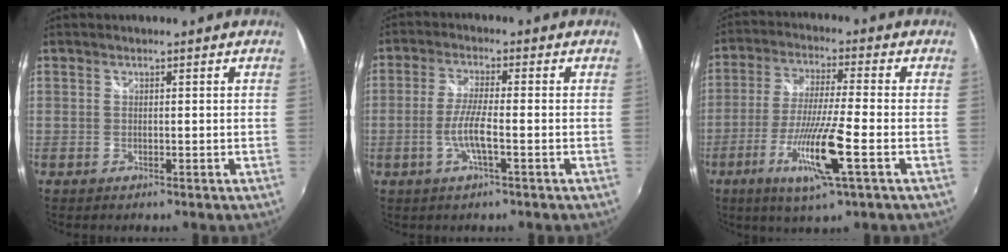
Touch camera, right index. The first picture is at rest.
{"total": 5.0, "force": [-1.9, -0.2, 4.6], "torque": [-0.097, -0.003, -0.038]}
{"total": 12.7, "force": [-5.0, 0.0, 11.7], "torque": [-0.238, -0.019, -0.094]}